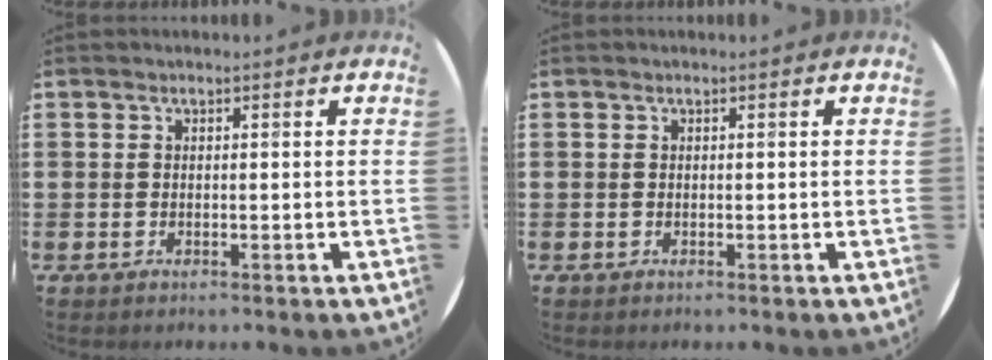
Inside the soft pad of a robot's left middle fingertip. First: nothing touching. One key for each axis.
{"total": 0.0}